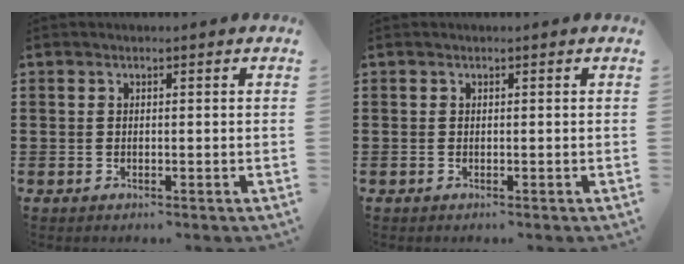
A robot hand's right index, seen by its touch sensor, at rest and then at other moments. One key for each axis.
{"total": 0.0}